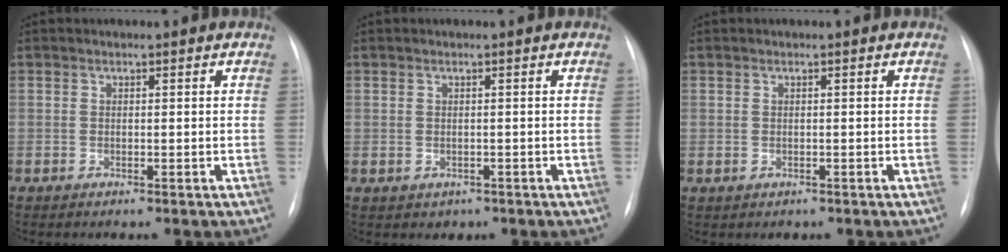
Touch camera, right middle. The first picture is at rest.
{"total": 1.4, "force": [-0.7, 1.2, 0.3], "torque": [-0.004, 0.002, -0.004]}
{"total": 0.6, "force": [-0.3, 0.5, 0.1], "torque": [-0.006, 0.003, -0.002]}